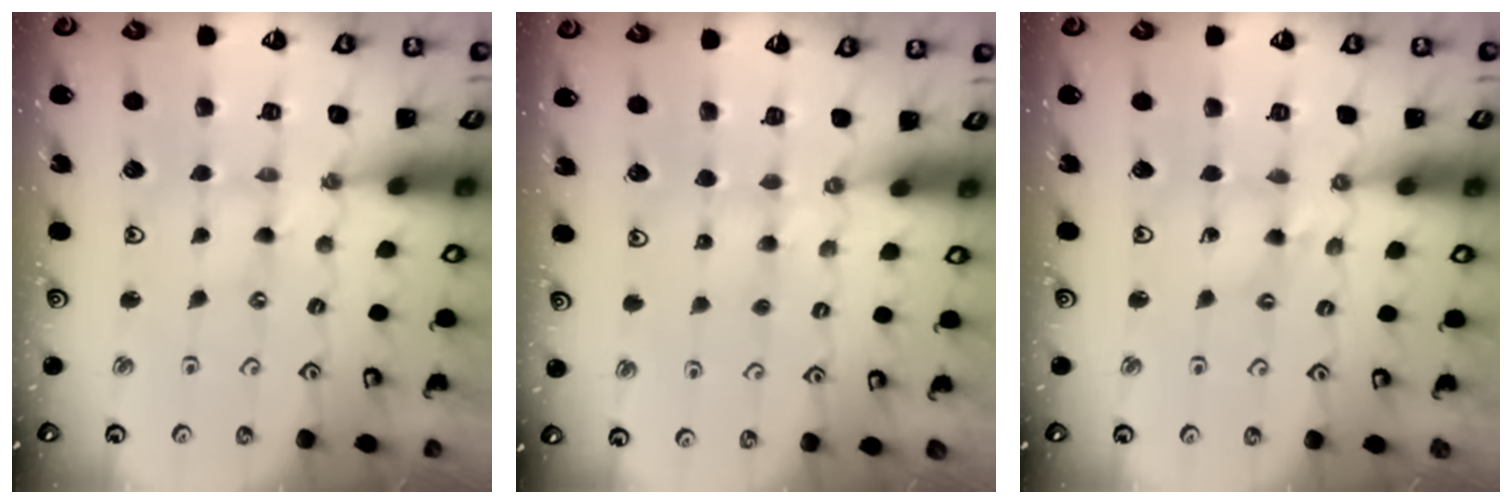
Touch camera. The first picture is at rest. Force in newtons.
{"total": 3.4, "press": 3.3, "slide": 0.4}
{"total": 2.3, "press": 2.3, "slide": 0.2}